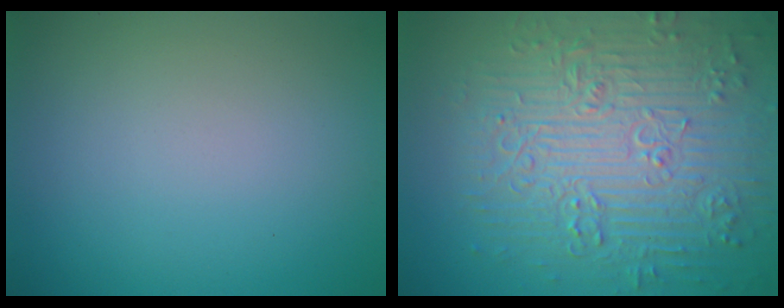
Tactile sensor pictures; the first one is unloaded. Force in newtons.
{"total": 9.4, "press": 6.8, "slide": 6.5}